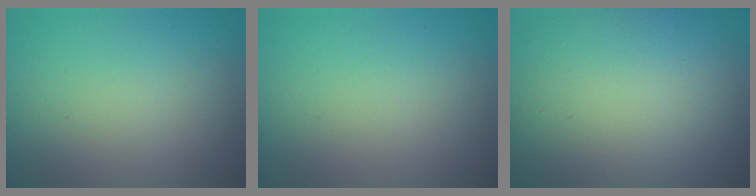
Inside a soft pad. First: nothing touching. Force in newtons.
{"total": 0.0}
{"total": 16.6, "press": 16.6, "slide": 0.4}